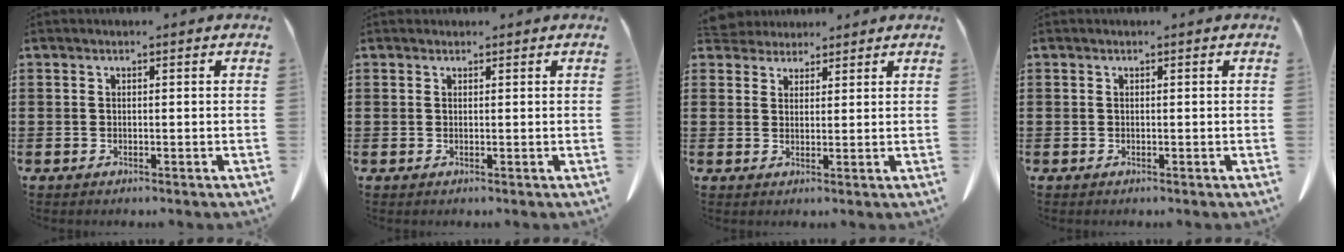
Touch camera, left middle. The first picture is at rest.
{"total": 0.6, "force": [0.5, 0.3, 0.0], "torque": [-0.001, 0.001, 0.010]}
{"total": 3.2, "force": [3.0, 1.1, 0.1], "torque": [-0.013, -0.001, 0.058]}
{"total": 0.0}